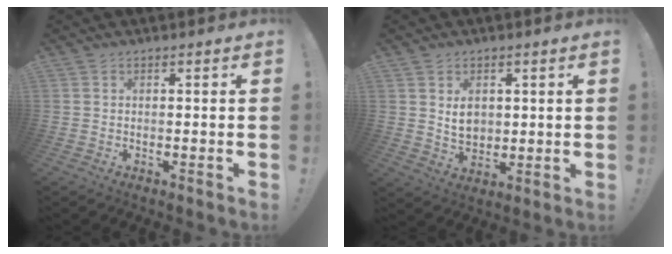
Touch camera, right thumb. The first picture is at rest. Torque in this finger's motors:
{"motor_torque": [0.47, 0.49, -0.02, 0.12, 0.16]}